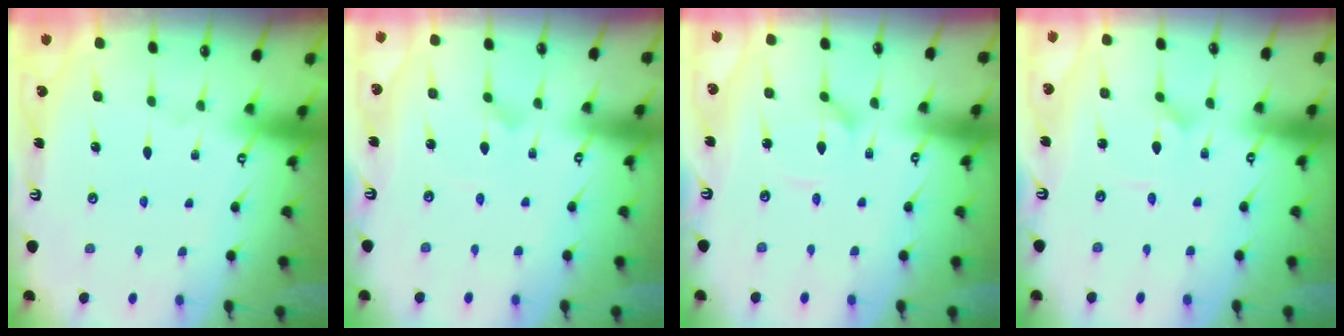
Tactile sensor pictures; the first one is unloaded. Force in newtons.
{"total": 2.9, "press": 2.8, "slide": 0.3}
{"total": 2.6, "press": 2.5, "slide": 0.3}
{"total": 1.6, "press": 1.6, "slide": 0.1}